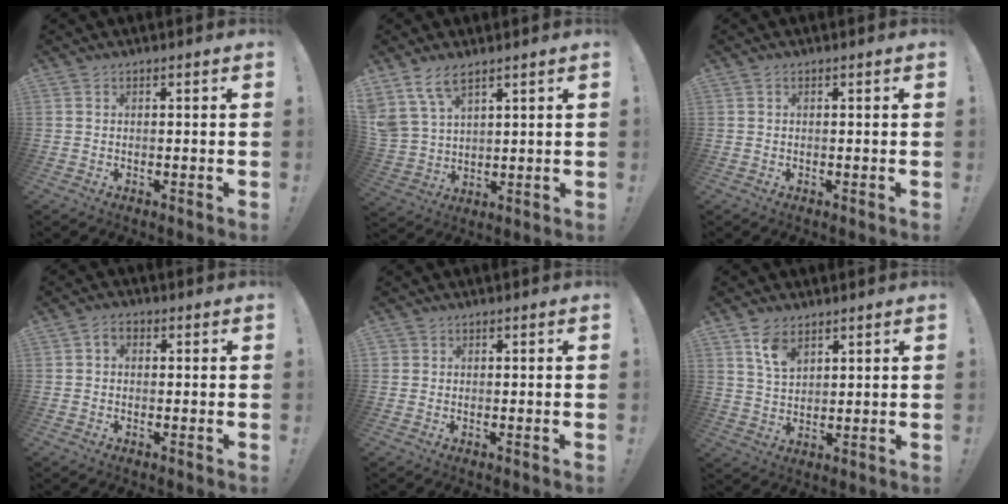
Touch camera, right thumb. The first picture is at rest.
{"total": 8.9, "force": [6.4, 4.2, 4.5], "torque": [-0.109, -0.027, 0.130]}
{"total": 0.0}
{"total": 2.6, "force": [0.2, 1.9, 1.8], "torque": [-0.033, 0.005, 0.004]}
{"total": 1.1, "force": [0.4, 1.0, 0.2], "torque": [0.000, 0.000, 0.006]}
{"total": 6.8, "force": [4.3, 3.7, 3.7], "torque": [-0.061, -0.021, 0.078]}